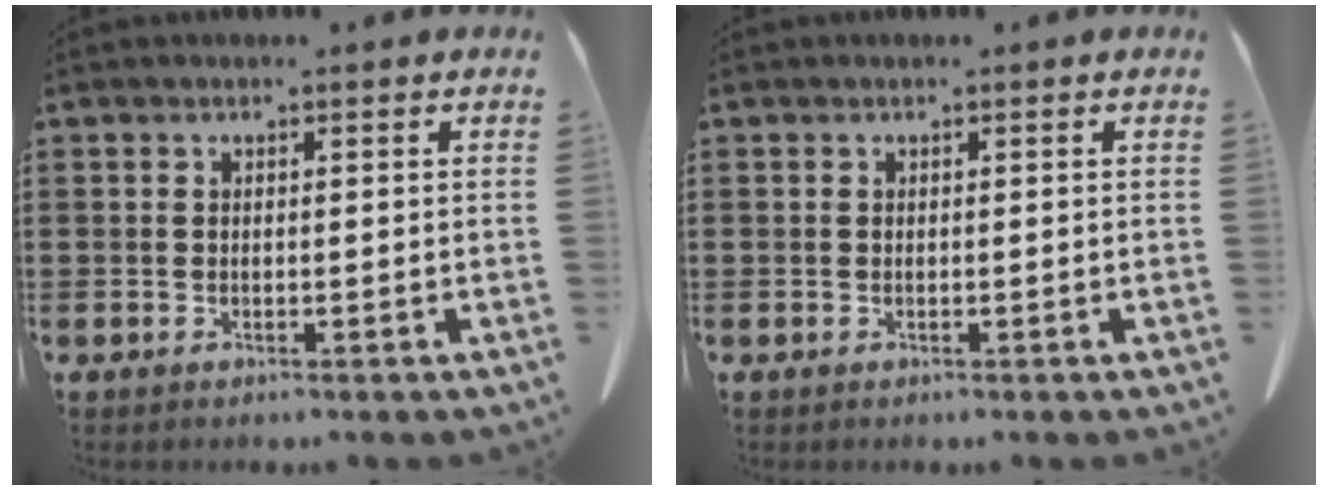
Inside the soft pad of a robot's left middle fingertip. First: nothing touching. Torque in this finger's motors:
{"motor_torque": [-0.99, 1.15, -0.31, -0.06]}